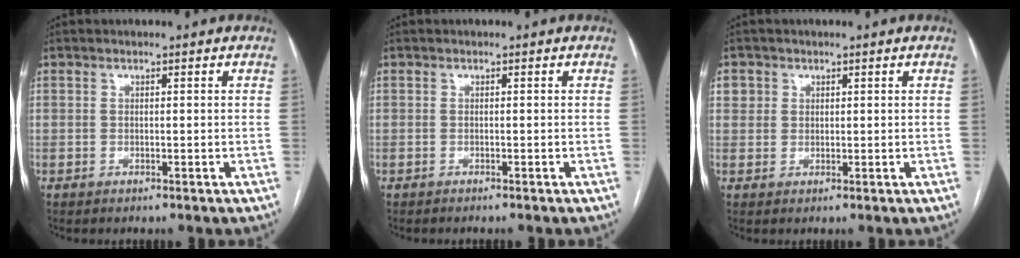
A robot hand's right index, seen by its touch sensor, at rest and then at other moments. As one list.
[{"total": 1.3, "force": [-1.2, 0.2, 0.3], "torque": [-0.003, -0.002, -0.016]}, {"total": 2.5, "force": [1.0, 2.3, 0.1], "torque": [0.014, 0.005, 0.016]}]